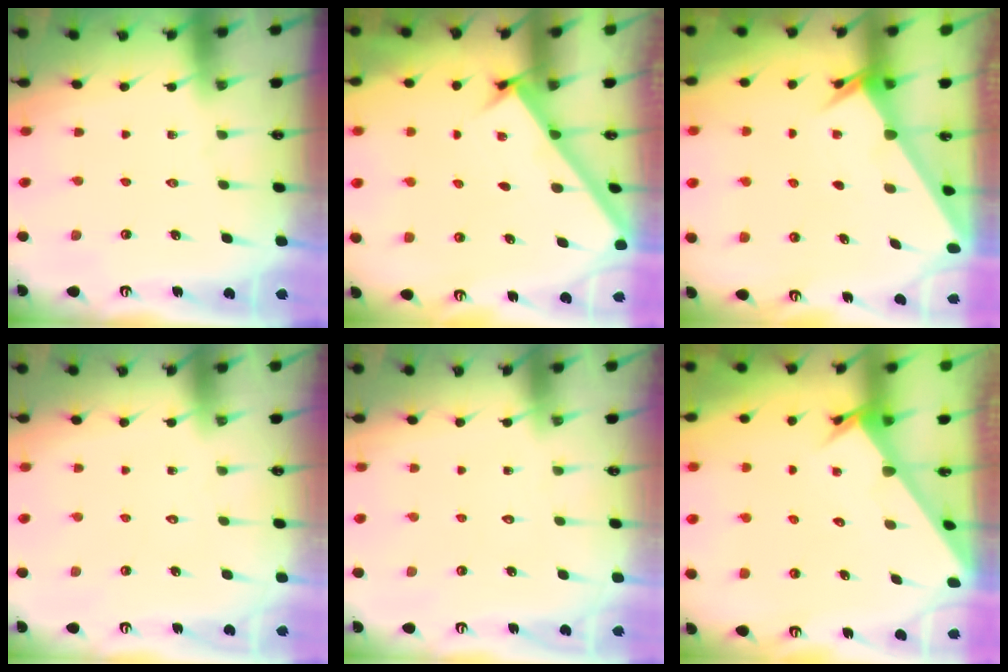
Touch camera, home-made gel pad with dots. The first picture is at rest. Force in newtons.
{"total": 2.4, "press": 2.4, "slide": 0.3}
{"total": 2.0, "press": 2.0, "slide": 0.0}
{"total": 1.6, "press": 1.6, "slide": 0.1}
{"total": 1.6, "press": 1.6, "slide": 0.1}
{"total": 2.9, "press": 2.9, "slide": 0.1}